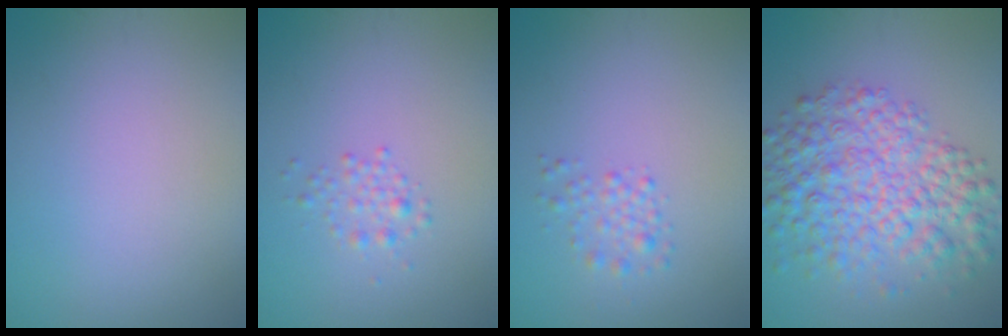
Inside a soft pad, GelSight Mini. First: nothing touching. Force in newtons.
{"total": 1.4, "press": 1.4, "slide": 0.1}
{"total": 1.5, "press": 1.5, "slide": 0.1}
{"total": 7.4, "press": 7.4, "slide": 0.2}